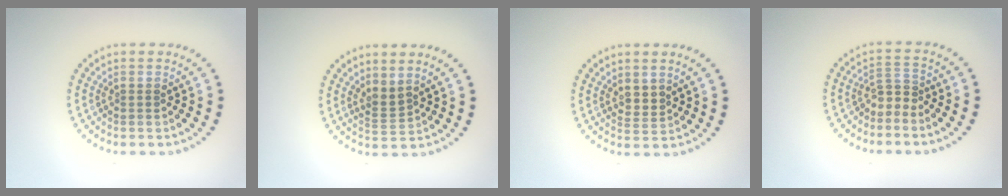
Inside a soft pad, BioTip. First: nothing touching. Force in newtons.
{"total": 1.8, "press": 1.4, "slide": 1.1}
{"total": 1.5, "press": 1.3, "slide": 0.9}
{"total": 1.9, "press": 1.1, "slide": 1.5}